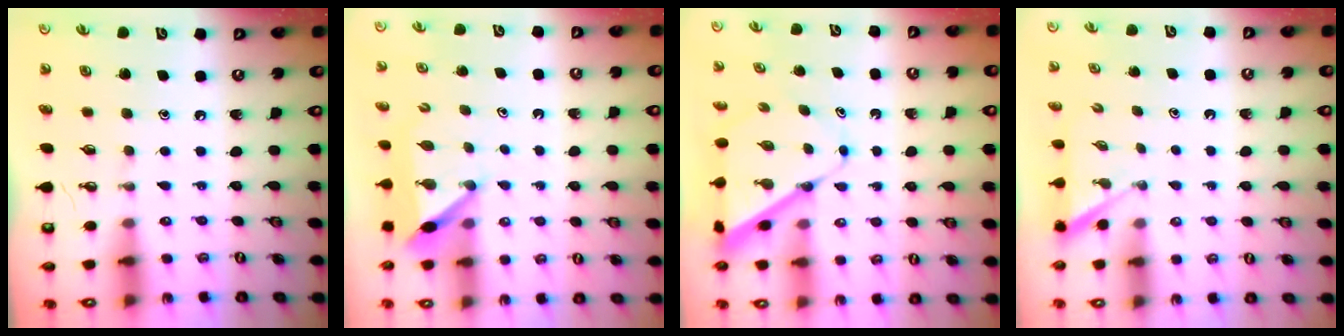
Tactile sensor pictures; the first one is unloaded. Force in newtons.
{"total": 5.8, "press": 5.8, "slide": 0.4}
{"total": 6.9, "press": 6.9, "slide": 0.7}
{"total": 1.2, "press": 1.2, "slide": 0.1}